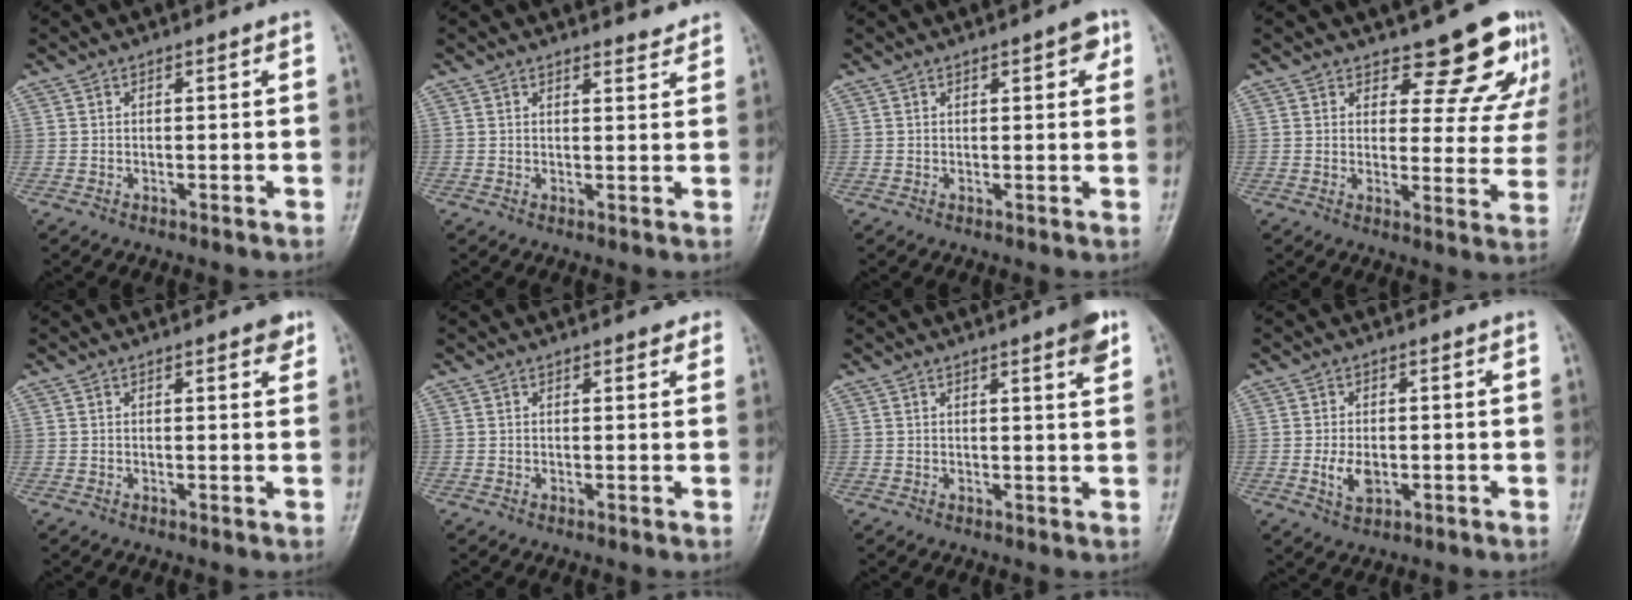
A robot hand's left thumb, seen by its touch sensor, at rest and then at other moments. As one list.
[{"total": 2.4, "force": [2.4, 0.4, 0.3], "torque": [0.003, -0.021, 0.026]}, {"total": 3.4, "force": [1.7, 1.2, 2.7], "torque": [-0.025, -0.003, 0.017]}, {"total": 11.4, "force": [9.9, 4.5, 3.6], "torque": [0.002, -0.077, 0.104]}, {"total": 2.8, "force": [1.8, 0.9, 1.9], "torque": [-0.016, -0.007, 0.019]}, {"total": 2.9, "force": [2.0, 1.0, 1.9], "torque": [-0.011, -0.001, 0.020]}, {"total": 4.6, "force": [2.8, 0.5, 3.7], "torque": [-0.042, -0.012, 0.033]}, {"total": 4.0, "force": [-0.6, 2.4, 3.2], "torque": [-0.059, -0.005, -0.005]}]